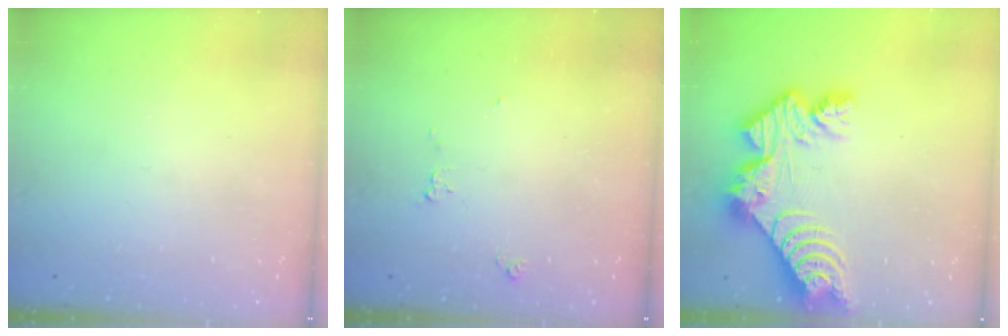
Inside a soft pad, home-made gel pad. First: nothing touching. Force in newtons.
{"total": 5.5, "press": 5.5, "slide": 0.7}
{"total": 14.5, "press": 14.4, "slide": 1.2}